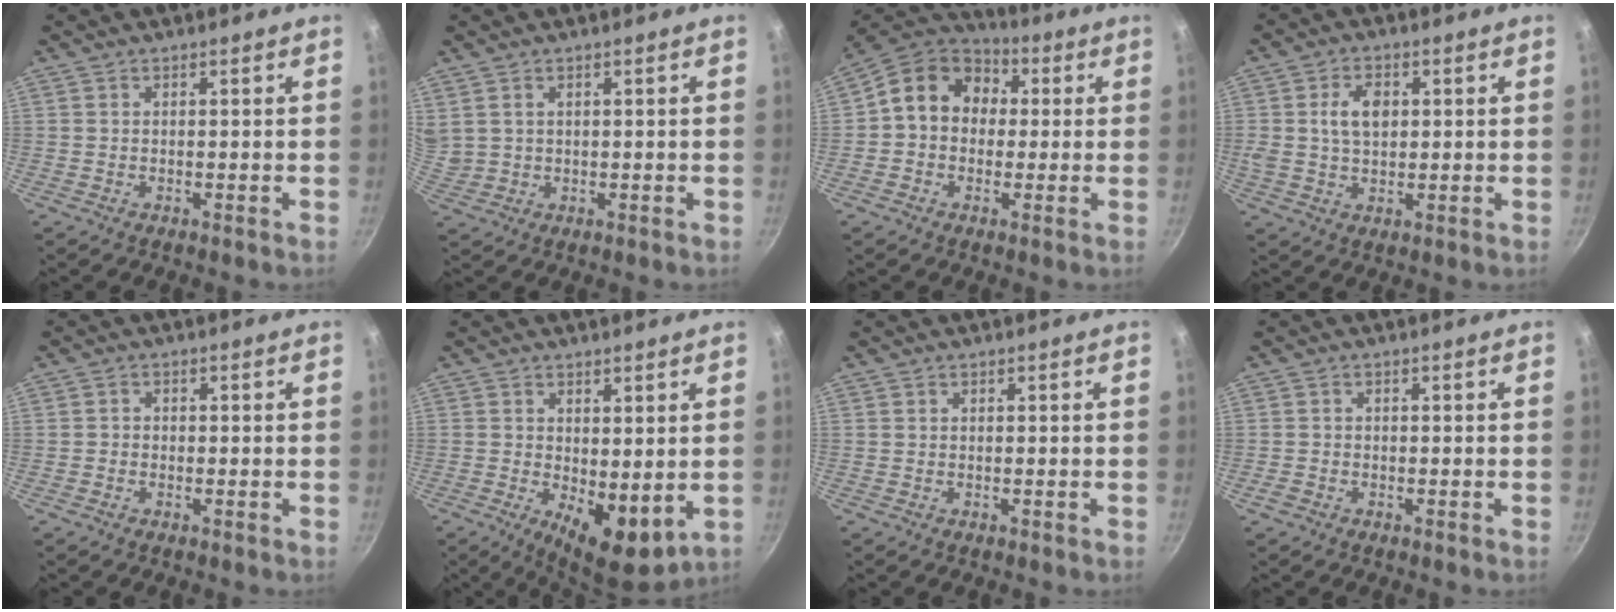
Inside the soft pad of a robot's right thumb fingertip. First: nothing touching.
{"total": 4.3, "force": [2.3, 3.0, 2.0], "torque": [-0.032, 0.002, 0.054]}
{"total": 12.9, "force": [1.6, 10.6, 7.1], "torque": [-0.082, 0.033, 0.003]}
{"total": 6.5, "force": [1.2, 4.4, 4.6], "torque": [-0.068, 0.001, 0.020]}
{"total": 1.0, "force": [-0.5, 0.7, 0.3], "torque": [-0.005, 0.002, -0.014]}
{"total": 8.3, "force": [0.0, 4.0, 7.3], "torque": [-0.085, -0.017, 0.013]}
{"total": 0.0}
{"total": 1.4, "force": [-0.9, 1.0, 0.5], "torque": [-0.013, 0.004, -0.017]}